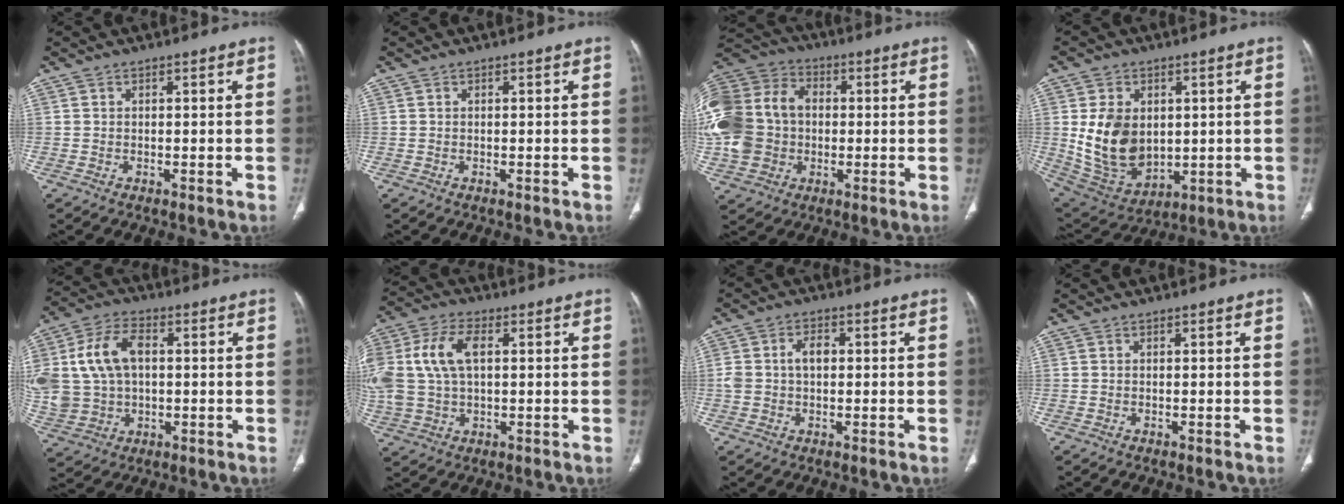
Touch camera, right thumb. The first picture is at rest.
{"total": 0.0}
{"total": 20.8, "force": [-0.8, 16.9, 12.1], "torque": [-0.277, 0.035, -0.013]}
{"total": 14.5, "force": [1.4, 10.5, 9.9], "torque": [-0.148, -0.015, 0.055]}
{"total": 15.8, "force": [2.2, 11.1, 11.0], "torque": [-0.225, 0.020, 0.047]}
{"total": 14.5, "force": [2.5, 8.8, 11.3], "torque": [-0.260, 0.018, 0.049]}
{"total": 4.7, "force": [0.3, 3.1, 3.5], "torque": [-0.075, 0.018, 0.007]}
{"total": 0.0}